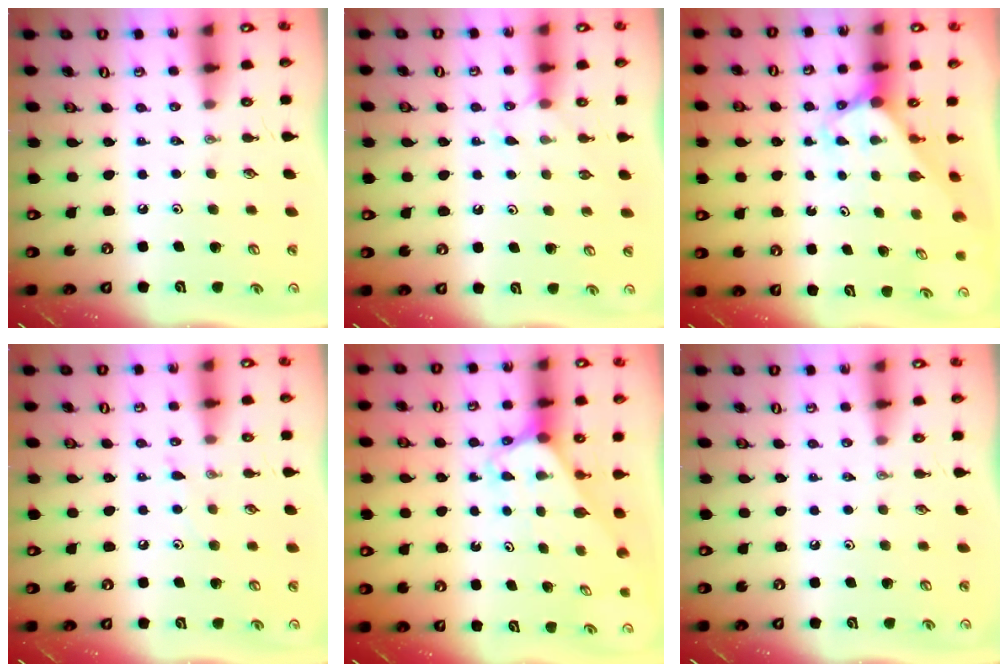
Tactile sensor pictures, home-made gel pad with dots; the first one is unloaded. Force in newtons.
{"total": 5.2, "press": 5.2, "slide": 0.6}
{"total": 3.0, "press": 3.0, "slide": 0.2}
{"total": 5.5, "press": 5.4, "slide": 0.7}
{"total": 2.6, "press": 2.6, "slide": 0.2}
{"total": 0.0}